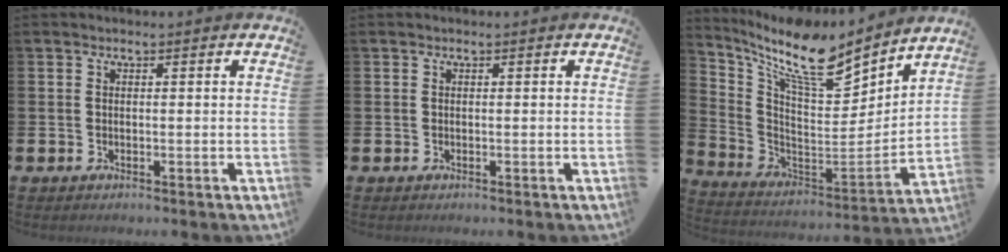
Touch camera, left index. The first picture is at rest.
{"total": 0.0}
{"total": 11.7, "force": [9.1, 2.8, 6.7], "torque": [-0.165, -0.059, 0.151]}